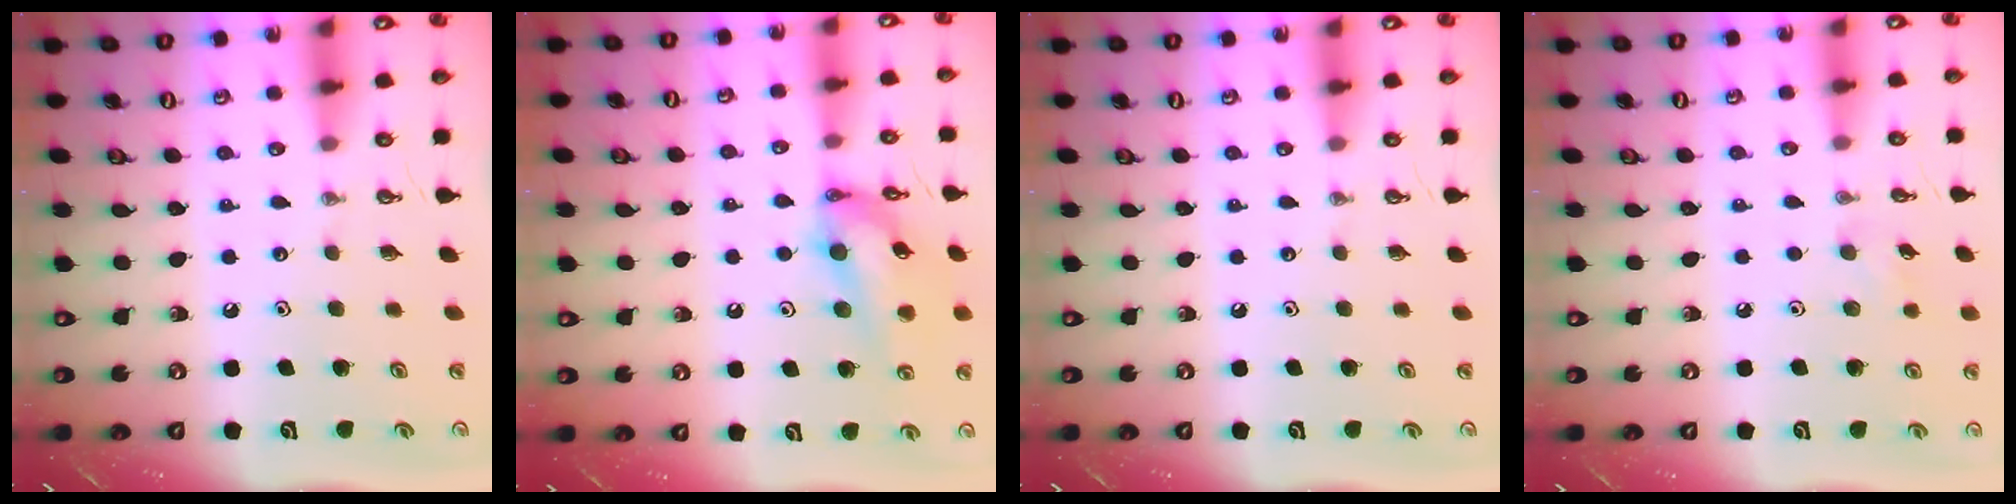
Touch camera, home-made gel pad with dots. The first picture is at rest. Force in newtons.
{"total": 14.1, "press": 14.0, "slide": 1.3}
{"total": 0.0}
{"total": 5.2, "press": 5.0, "slide": 1.7}